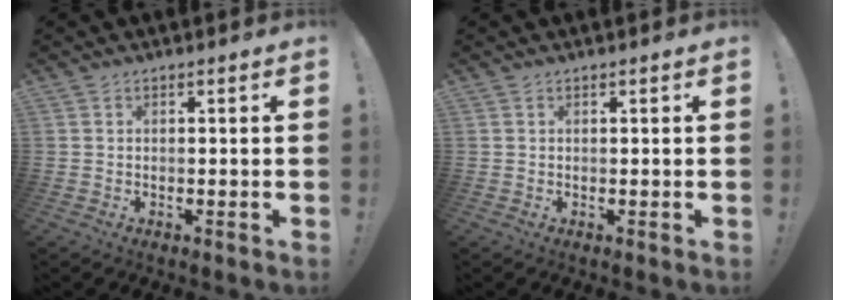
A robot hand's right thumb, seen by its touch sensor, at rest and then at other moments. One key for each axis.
{"total": 0.0}